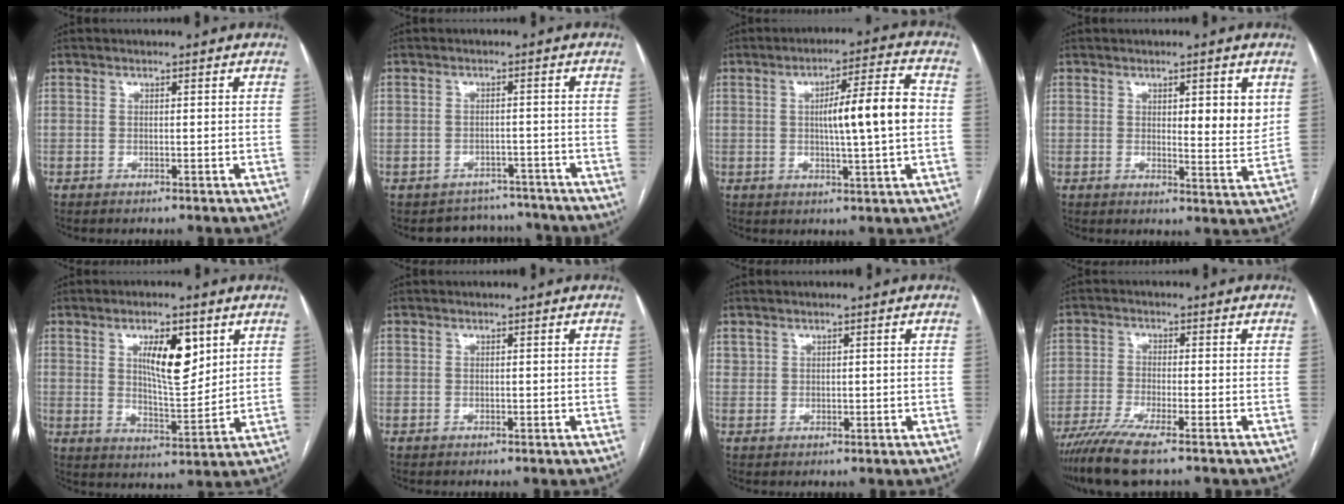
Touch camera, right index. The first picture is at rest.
{"total": 5.4, "force": [-4.8, 2.4, -1.0], "torque": [0.019, 0.025, -0.061]}
{"total": 10.6, "force": [0.5, 0.5, 10.6], "torque": [-0.166, 0.013, 0.007]}
{"total": 6.1, "force": [2.0, 1.5, 5.5], "torque": [-0.071, -0.015, 0.024]}
{"total": 9.6, "force": [3.8, 3.1, 8.3], "torque": [-0.138, -0.001, 0.070]}
{"total": 0.0}
{"total": 1.1, "force": [0.7, 0.7, 0.4], "torque": [-0.005, 0.000, 0.018]}
{"total": 7.8, "force": [-5.9, 0.1, 5.1], "torque": [-0.094, -0.018, -0.106]}